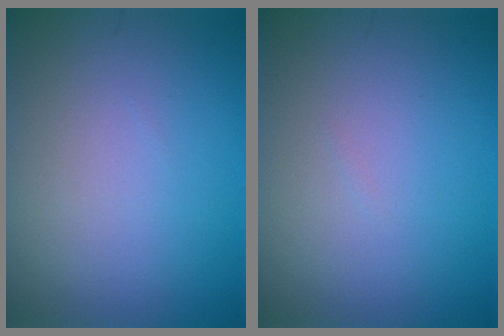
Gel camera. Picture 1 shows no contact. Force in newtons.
{"total": 0.0}